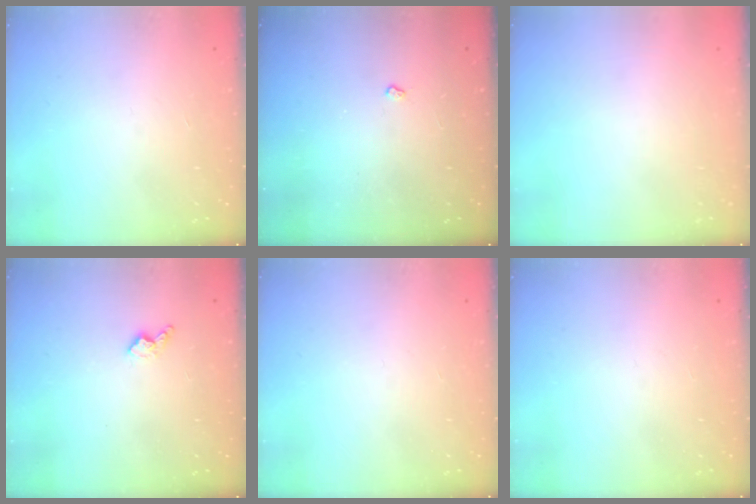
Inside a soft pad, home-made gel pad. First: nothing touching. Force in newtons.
{"total": 2.4, "press": 2.3, "slide": 0.4}
{"total": 0.0}
{"total": 5.7, "press": 5.7, "slide": 0.7}
{"total": 0.0}
{"total": 0.0}